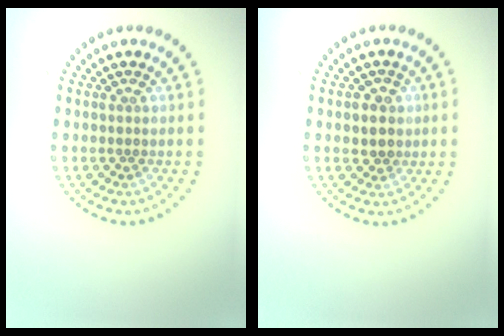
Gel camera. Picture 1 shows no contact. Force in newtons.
{"total": 1.6, "press": 1.5, "slide": 0.5}